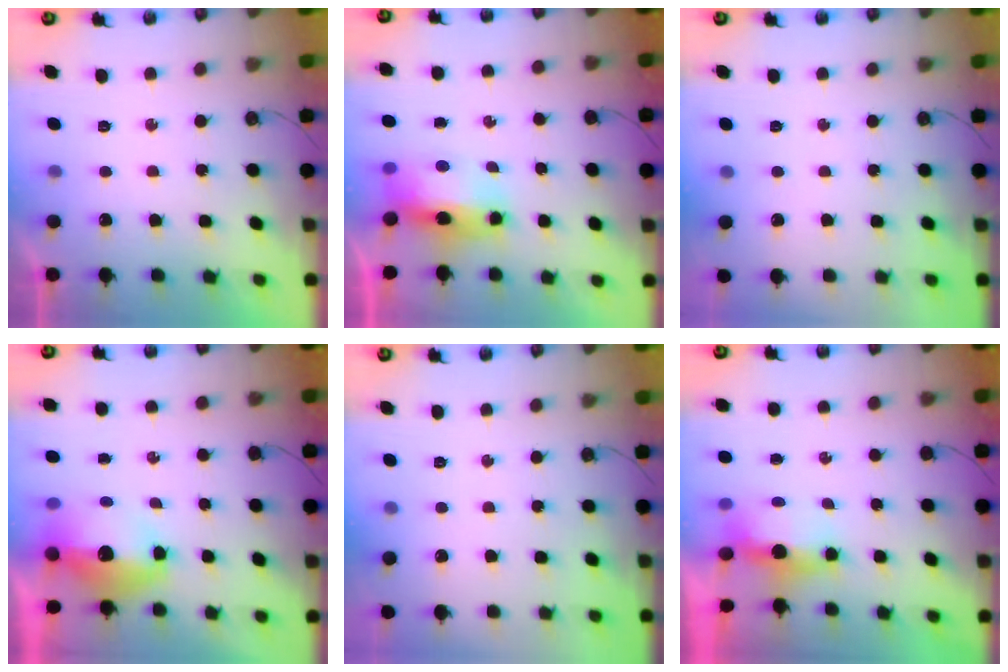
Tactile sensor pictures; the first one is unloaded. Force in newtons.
{"total": 9.5, "press": 9.3, "slide": 2.0}
{"total": 0.0}
{"total": 11.5, "press": 11.4, "slide": 1.3}
{"total": 0.0}
{"total": 5.6, "press": 5.6, "slide": 0.6}